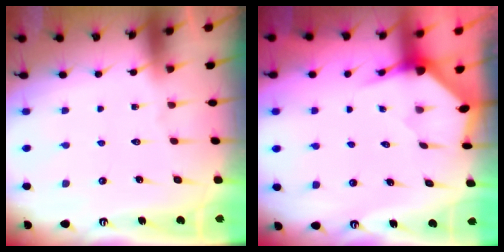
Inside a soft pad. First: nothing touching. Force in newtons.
{"total": 3.3, "press": 3.3, "slide": 0.3}